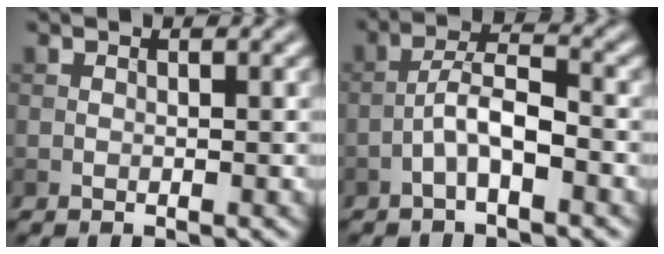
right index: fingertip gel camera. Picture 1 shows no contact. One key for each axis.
{"total": 3.9, "fx": -1.7, "fy": 1.1, "fz": 3.3, "tx": -0.059, "ty": 0.015, "tz": -0.038}